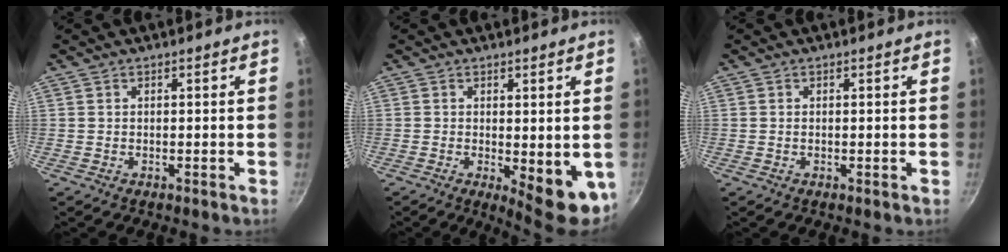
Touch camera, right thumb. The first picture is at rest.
{"total": 9.0, "force": [-1.1, 3.4, 8.2], "torque": [-0.088, -0.009, -0.004]}
{"total": 0.0}